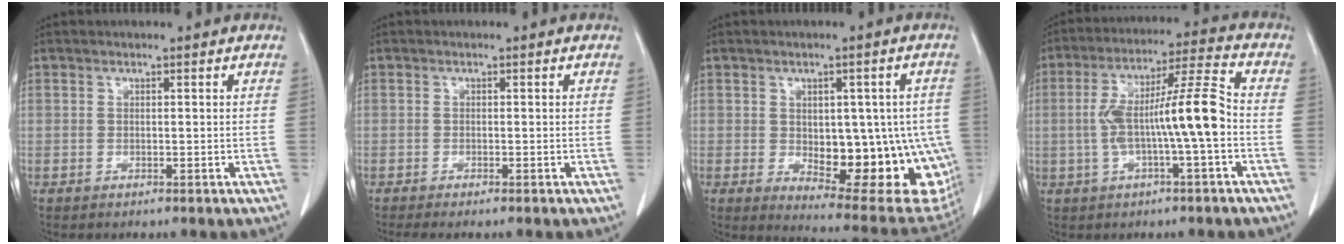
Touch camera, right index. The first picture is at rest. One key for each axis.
{"total": 2.2, "fx": -1.9, "fy": -0.1, "fz": 1.2, "tx": -0.018, "ty": -0.004, "tz": -0.027}
{"total": 18.3, "fx": -3.3, "fy": 8.0, "fz": 16.1, "tx": -0.152, "ty": 0.007, "tz": -0.015}
{"total": 12.2, "fx": -1.6, "fy": 0.4, "fz": 12.1, "tx": -0.221, "ty": 0.026, "tz": -0.030}